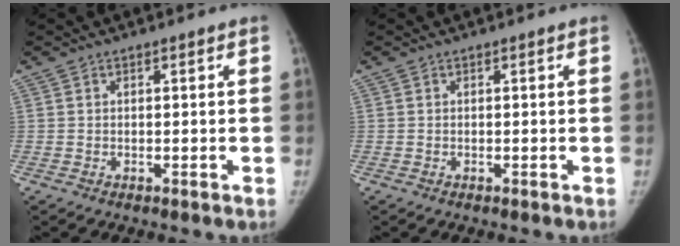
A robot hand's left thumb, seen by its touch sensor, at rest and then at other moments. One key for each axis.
{"total": 0.0}